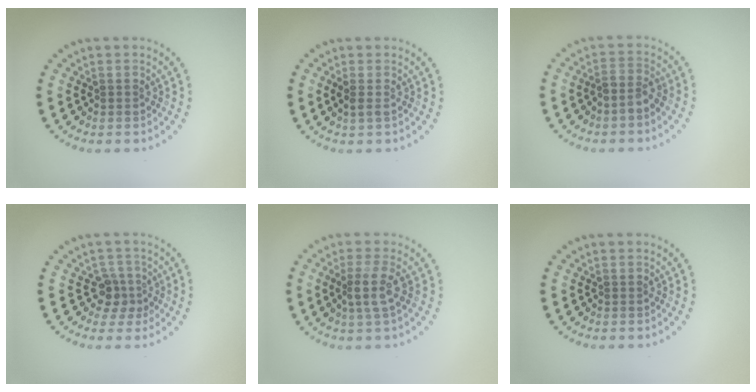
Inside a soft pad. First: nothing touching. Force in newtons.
{"total": 1.1, "press": 1.0, "slide": 0.3}
{"total": 1.6, "press": 1.3, "slide": 1.0}
{"total": 2.4, "press": 1.8, "slide": 1.5}
{"total": 2.3, "press": 1.9, "slide": 1.3}
{"total": 0.0}